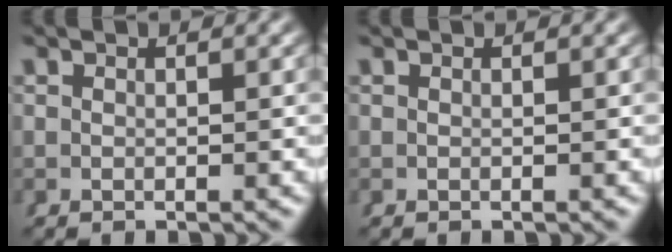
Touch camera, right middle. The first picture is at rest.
{"total": 0.0}